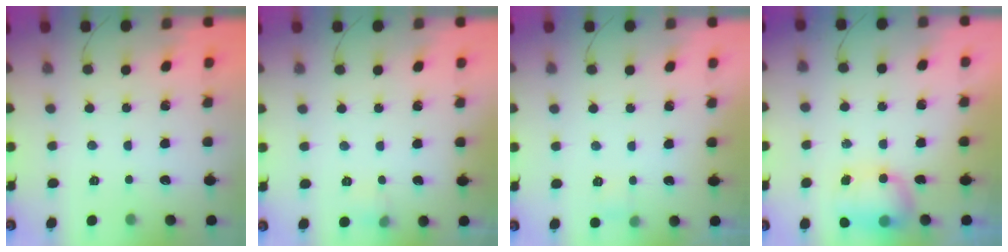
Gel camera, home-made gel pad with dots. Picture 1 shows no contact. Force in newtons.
{"total": 4.8, "press": 4.6, "slide": 1.5}
{"total": 2.6, "press": 2.4, "slide": 1.0}
{"total": 7.9, "press": 7.9, "slide": 1.1}